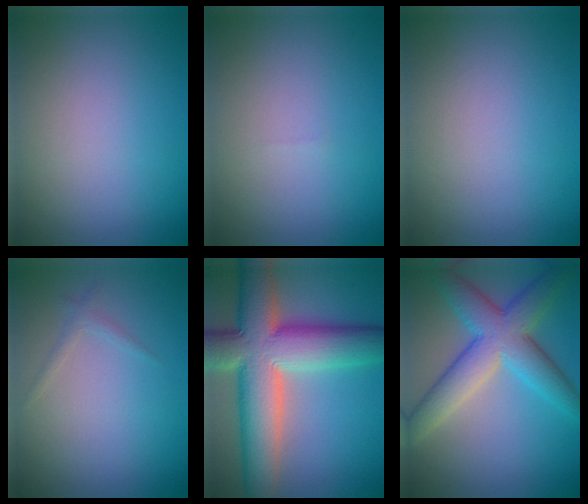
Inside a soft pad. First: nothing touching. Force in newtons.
{"total": 0.0}
{"total": 0.0}
{"total": 0.9, "press": 0.9, "slide": 0.1}
{"total": 13.4, "press": 13.4, "slide": 0.9}
{"total": 7.5, "press": 7.5, "slide": 0.2}